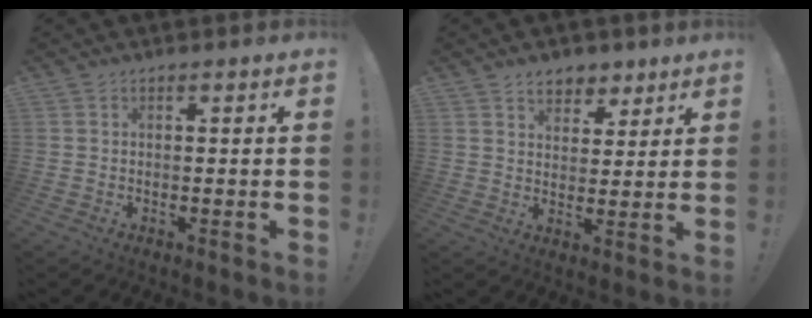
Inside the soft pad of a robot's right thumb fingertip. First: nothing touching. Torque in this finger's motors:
{"motor_torque": [-0.55, 0.62, 0.45, 0.33, -0.03]}